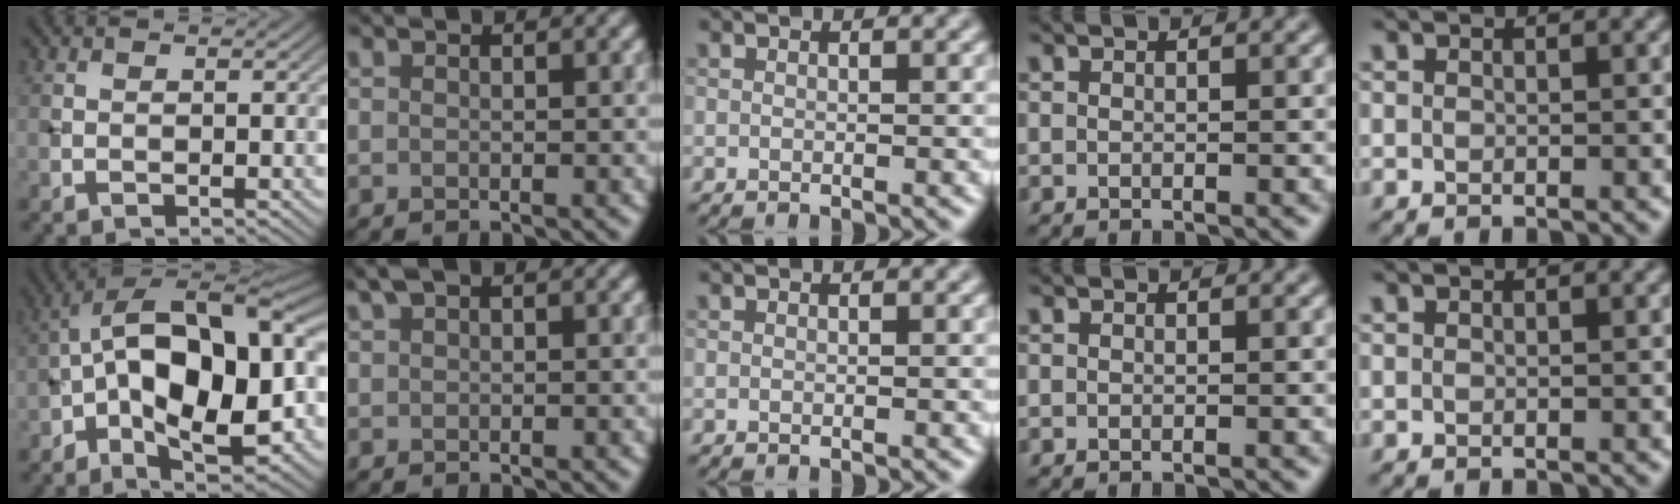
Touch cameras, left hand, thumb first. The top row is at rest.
{"thumb": {"total": 16.5, "force": [-2.3, 8.6, 13.9], "torque": [-0.229, 0.019, -0.055]}, "index": {"total": 1.3, "force": [0.9, 0.6, 0.8], "torque": [-0.010, 0.012, 0.015]}}